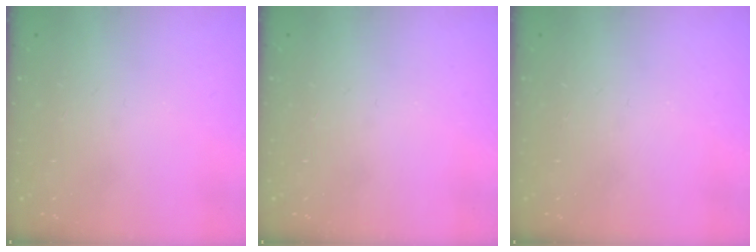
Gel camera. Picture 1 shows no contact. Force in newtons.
{"total": 0.0}
{"total": 0.0}